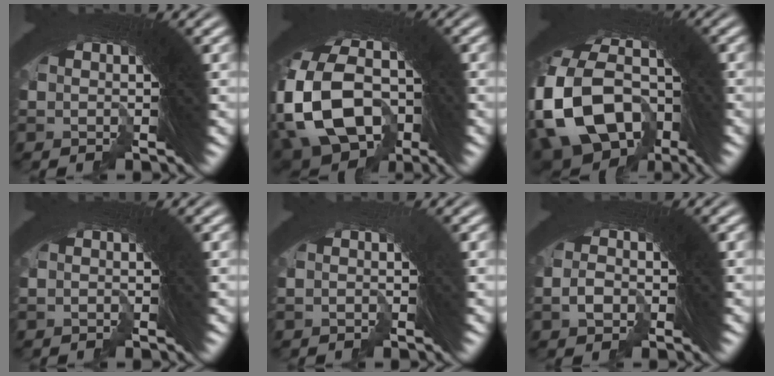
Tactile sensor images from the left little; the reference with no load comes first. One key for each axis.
{"total": 15.0, "fx": -4.1, "fy": 11.9, "fz": 8.1, "tx": -0.179, "ty": -0.054, "tz": -0.062}
{"total": 16.9, "fx": -5.4, "fy": 13.2, "fz": 9.2, "tx": -0.201, "ty": -0.073, "tz": -0.075}
{"total": 1.9, "fx": -0.9, "fy": -0.6, "fz": -1.5, "tx": 0.025, "ty": -0.005, "tz": -0.012}
{"total": 3.3, "fx": -1.8, "fy": -1.2, "fz": -2.5, "tx": 0.032, "ty": -0.013, "tz": -0.023}
{"total": 2.9, "fx": -2.5, "fy": 0.5, "fz": -1.5, "tx": 0.033, "ty": -0.015, "tz": -0.035}